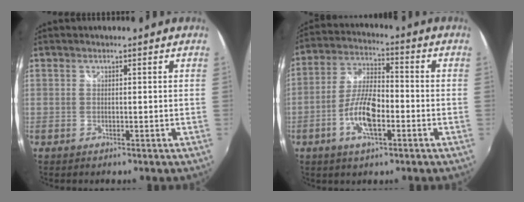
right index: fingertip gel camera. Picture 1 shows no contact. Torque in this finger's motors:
{"motor_torque": [0.03, -0.13, 0.15, 0.04]}